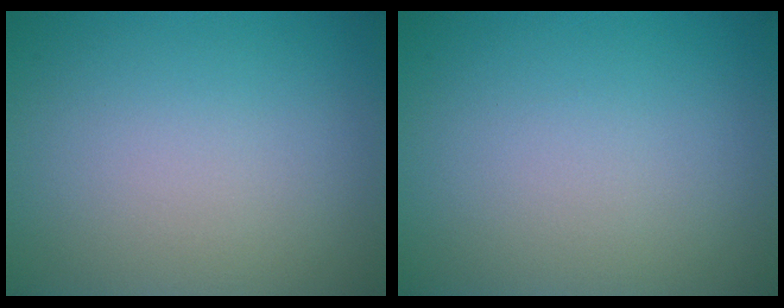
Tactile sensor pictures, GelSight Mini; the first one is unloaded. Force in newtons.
{"total": 0.0}